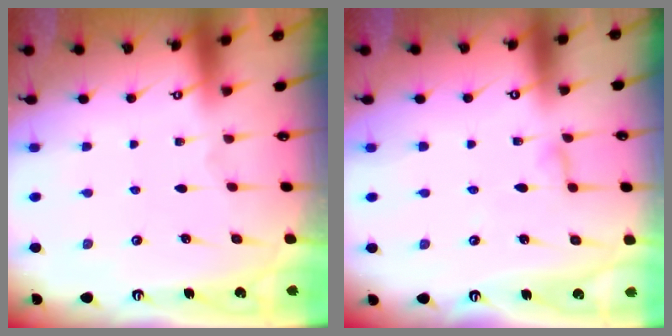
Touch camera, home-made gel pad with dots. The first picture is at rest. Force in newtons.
{"total": 3.6, "press": 3.6, "slide": 0.4}